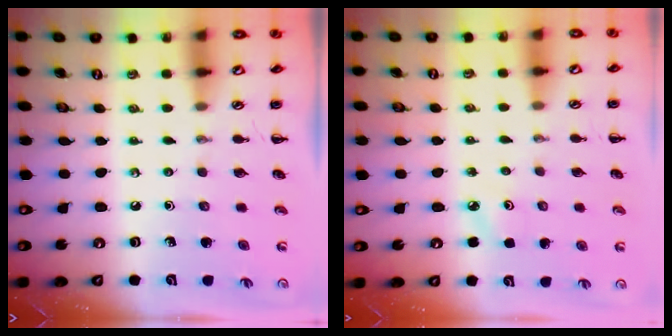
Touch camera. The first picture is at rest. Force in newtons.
{"total": 3.4, "press": 3.2, "slide": 1.0}